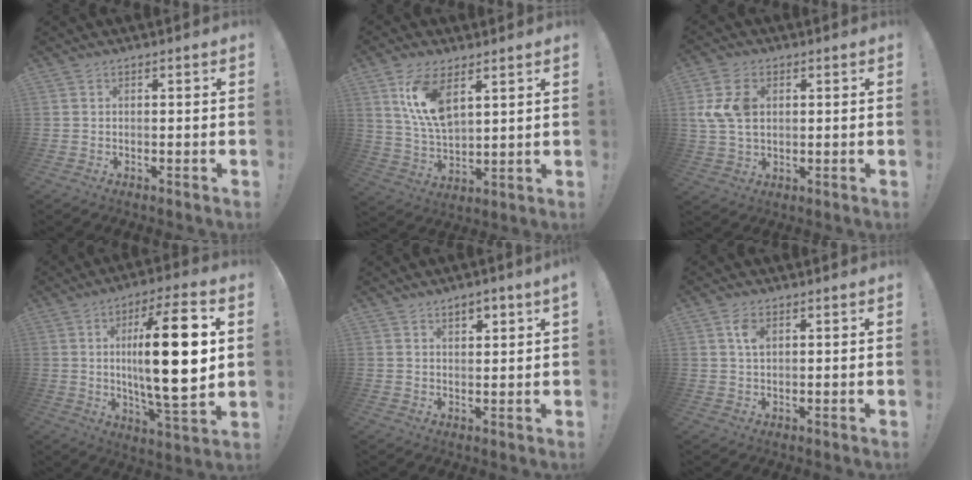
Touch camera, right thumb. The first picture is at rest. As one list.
[{"total": 12.0, "force": [6.3, 5.5, 8.6], "torque": [-0.181, -0.026, 0.114]}, {"total": 9.5, "force": [2.3, 6.6, 6.4], "torque": [-0.135, -0.001, 0.043]}, {"total": 22.5, "force": [2.5, 5.4, 21.7], "torque": [-0.348, -0.013, 0.025]}, {"total": 3.1, "force": [2.0, 0.9, 2.1], "torque": [-0.032, -0.009, 0.033]}, {"total": 4.1, "force": [1.7, 2.1, 3.0], "torque": [-0.048, -0.002, 0.028]}]